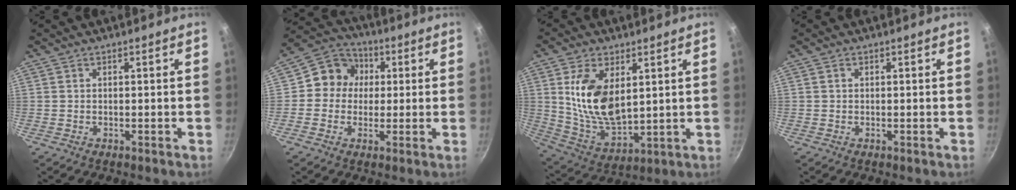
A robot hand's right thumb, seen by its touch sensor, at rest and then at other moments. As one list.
[{"total": 8.9, "force": [1.0, 8.3, 3.2], "torque": [-0.013, 0.019, -0.006]}, {"total": 14.5, "force": [3.6, 8.0, 11.6], "torque": [-0.204, -0.029, 0.084]}, {"total": 0.6, "force": [0.2, 0.5, 0.2], "torque": [-0.003, 0.004, 0.002]}]